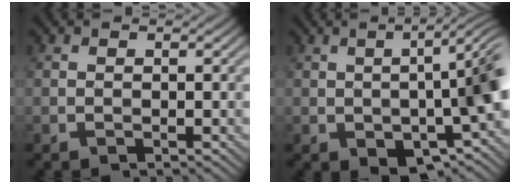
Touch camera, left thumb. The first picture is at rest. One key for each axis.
{"total": 11.7, "fx": -2.9, "fy": 4.6, "fz": 10.3, "tx": -0.136, "ty": -0.008, "tz": -0.038}